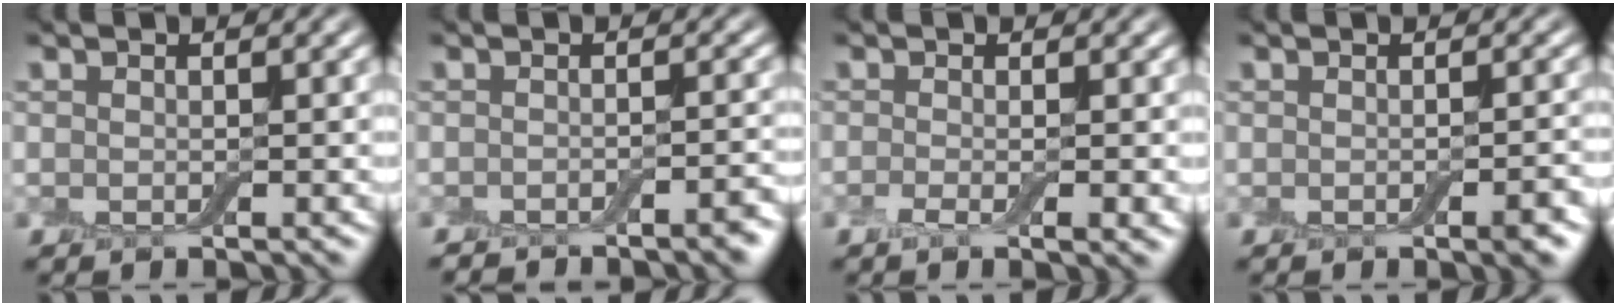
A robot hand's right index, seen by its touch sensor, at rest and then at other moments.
{"total": 2.6, "force": [-2.3, 0.4, 1.1], "torque": [-0.007, 0.002, -0.034]}
{"total": 2.2, "force": [-0.7, 0.6, 2.1], "torque": [-0.036, -0.007, -0.016]}
{"total": 1.9, "force": [-0.8, 0.5, 1.7], "torque": [-0.019, 0.000, -0.010]}